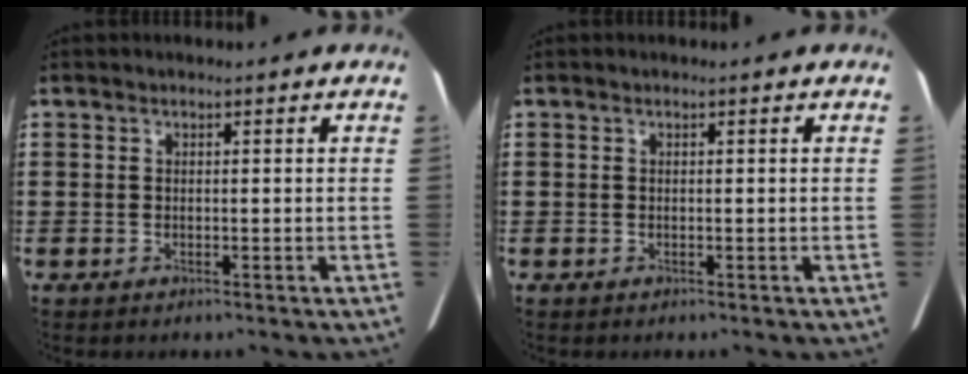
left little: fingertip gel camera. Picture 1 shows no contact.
{"total": 0.0}